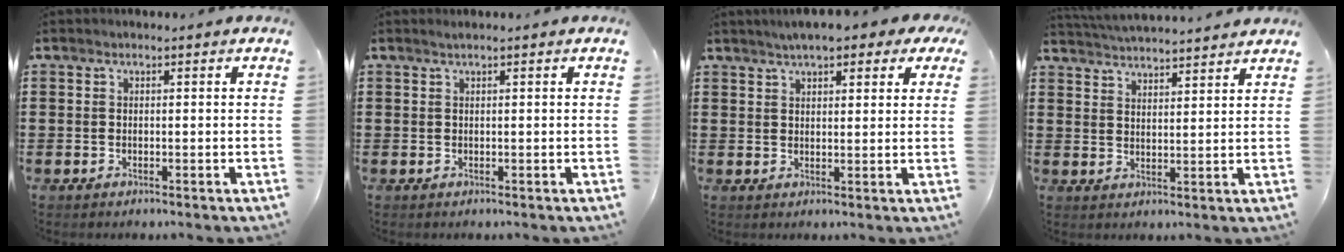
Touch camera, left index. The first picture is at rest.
{"total": 0.5, "force": [0.4, -0.1, 0.4], "torque": [-0.005, -0.002, 0.007]}
{"total": 4.9, "force": [3.9, 1.2, 2.6], "torque": [-0.054, 0.000, 0.069]}
{"total": 3.8, "force": [3.8, -0.2, 0.0], "torque": [-0.014, -0.020, 0.067]}